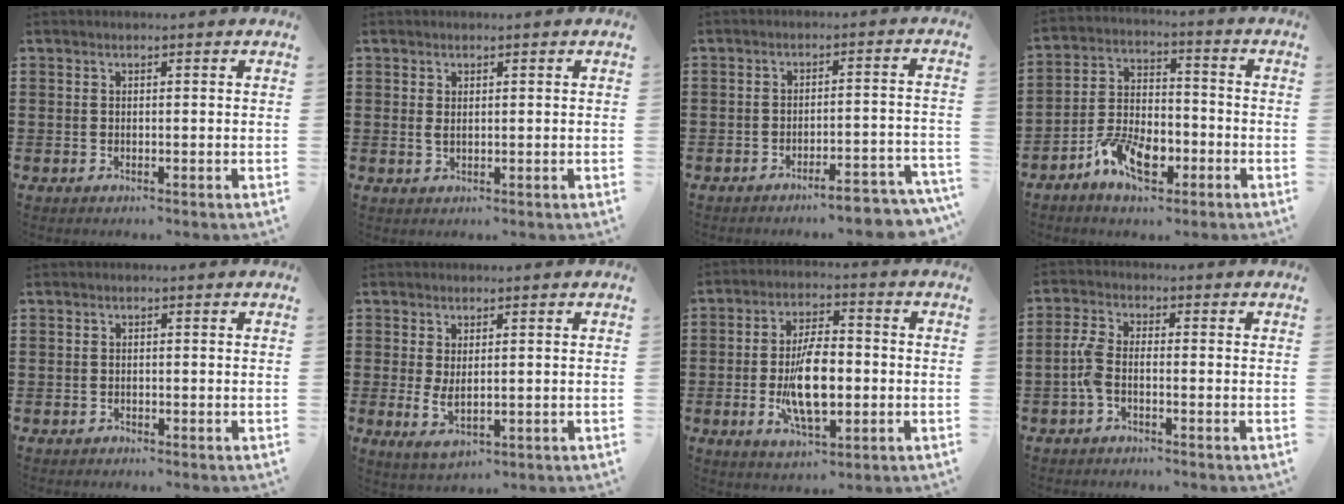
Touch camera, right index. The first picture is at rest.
{"total": 1.2, "force": [0.4, 0.6, 0.9], "torque": [-0.020, 0.005, 0.006]}
{"total": 4.7, "force": [-4.1, 0.2, 2.2], "torque": [-0.035, -0.010, -0.078]}
{"total": 8.4, "force": [-4.6, 4.4, 5.4], "torque": [-0.119, 0.012, -0.088]}
{"total": 0.5, "force": [-0.3, 0.4, -0.1], "torque": [0.001, 0.006, -0.009]}
{"total": 3.5, "force": [0.6, 1.5, 3.2], "torque": [-0.078, -0.004, 0.008]}
{"total": 10.9, "force": [-1.9, 4.6, 9.7], "torque": [-0.195, -0.009, -0.036]}
{"total": 3.4, "force": [-1.2, 1.4, 2.8], "torque": [-0.080, -0.005, -0.032]}